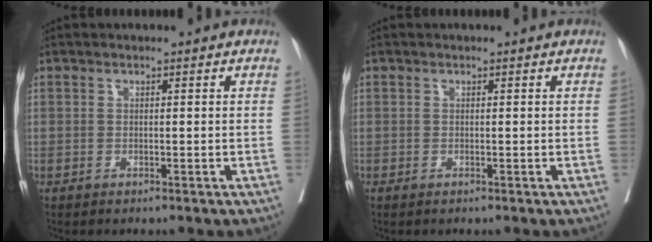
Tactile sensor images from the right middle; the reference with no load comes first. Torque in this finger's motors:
{"motor_torque": [0.00, 0.00, -0.04, -0.02]}